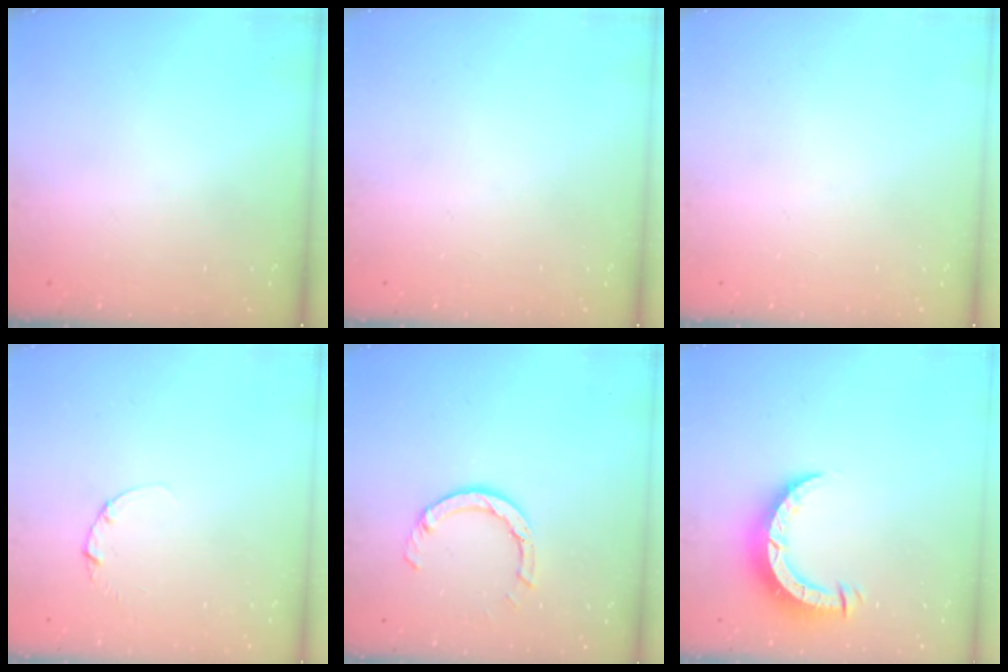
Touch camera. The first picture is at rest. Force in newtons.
{"total": 0.0}
{"total": 0.0}
{"total": 1.3, "press": 1.3, "slide": 0.2}
{"total": 5.5, "press": 5.5, "slide": 0.6}
{"total": 7.9, "press": 7.8, "slide": 0.6}